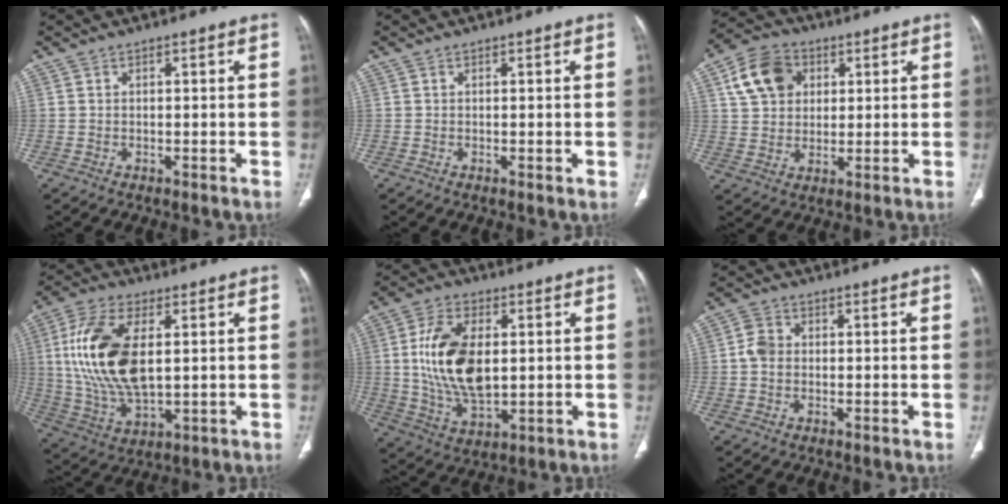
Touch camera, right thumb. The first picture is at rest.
{"total": 0.6, "force": [0.0, 0.1, 0.6], "torque": [-0.013, -0.003, 0.001]}
{"total": 10.9, "force": [3.7, 8.4, 5.8], "torque": [-0.088, 0.003, 0.064]}
{"total": 18.2, "force": [2.8, 9.2, 15.4], "torque": [-0.314, -0.008, 0.058]}
{"total": 15.8, "force": [1.6, 8.9, 13.0], "torque": [-0.240, -0.008, 0.036]}
{"total": 3.5, "force": [-0.1, 2.8, 2.0], "torque": [-0.037, 0.008, -0.010]}